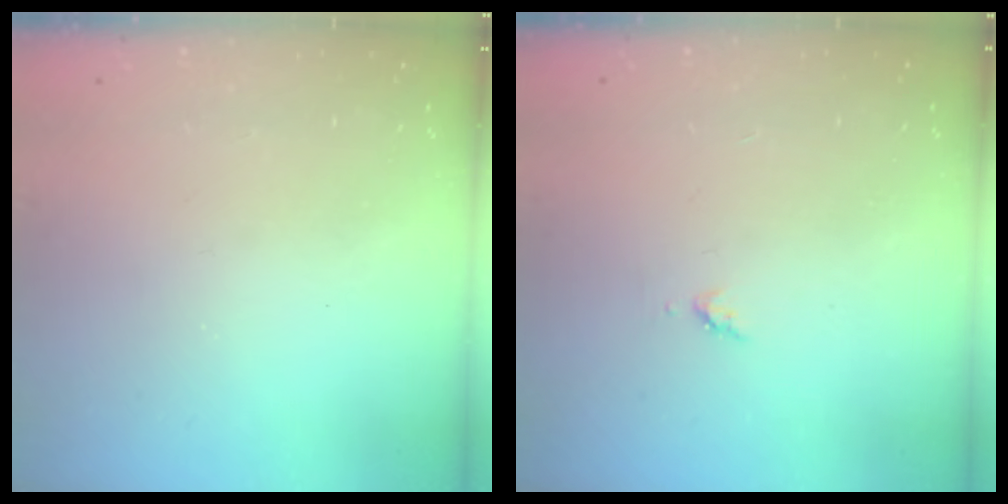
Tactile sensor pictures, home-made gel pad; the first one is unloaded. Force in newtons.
{"total": 3.5, "press": 3.4, "slide": 0.5}